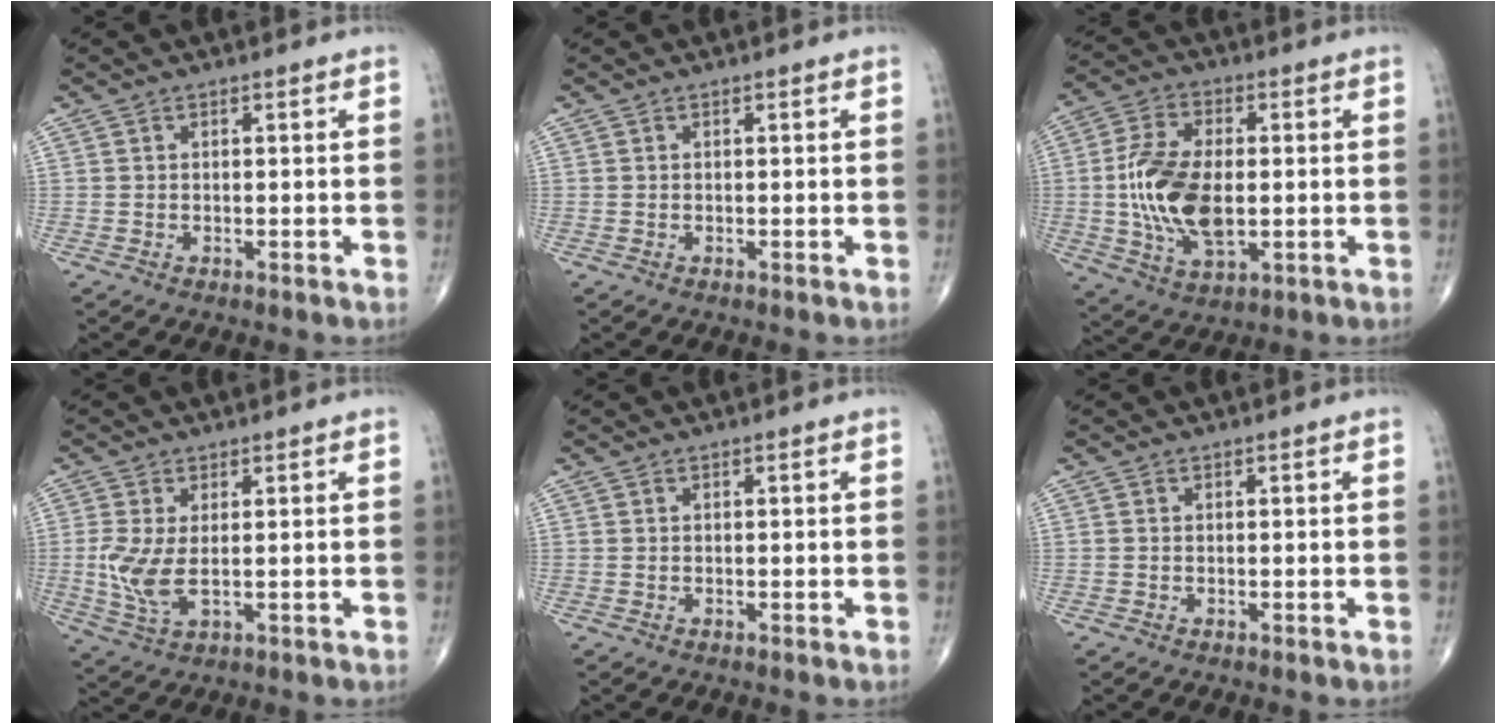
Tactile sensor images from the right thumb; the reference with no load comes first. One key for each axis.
{"total": 0.0}
{"total": 14.8, "fx": -0.7, "fy": 7.8, "fz": 12.5, "tx": -0.246, "ty": -0.003, "tz": -0.012}
{"total": 6.5, "fx": 0.0, "fy": 3.0, "fz": 5.8, "tx": -0.138, "ty": -0.012, "tz": 0.005}
{"total": 0.0}
{"total": 0.0}